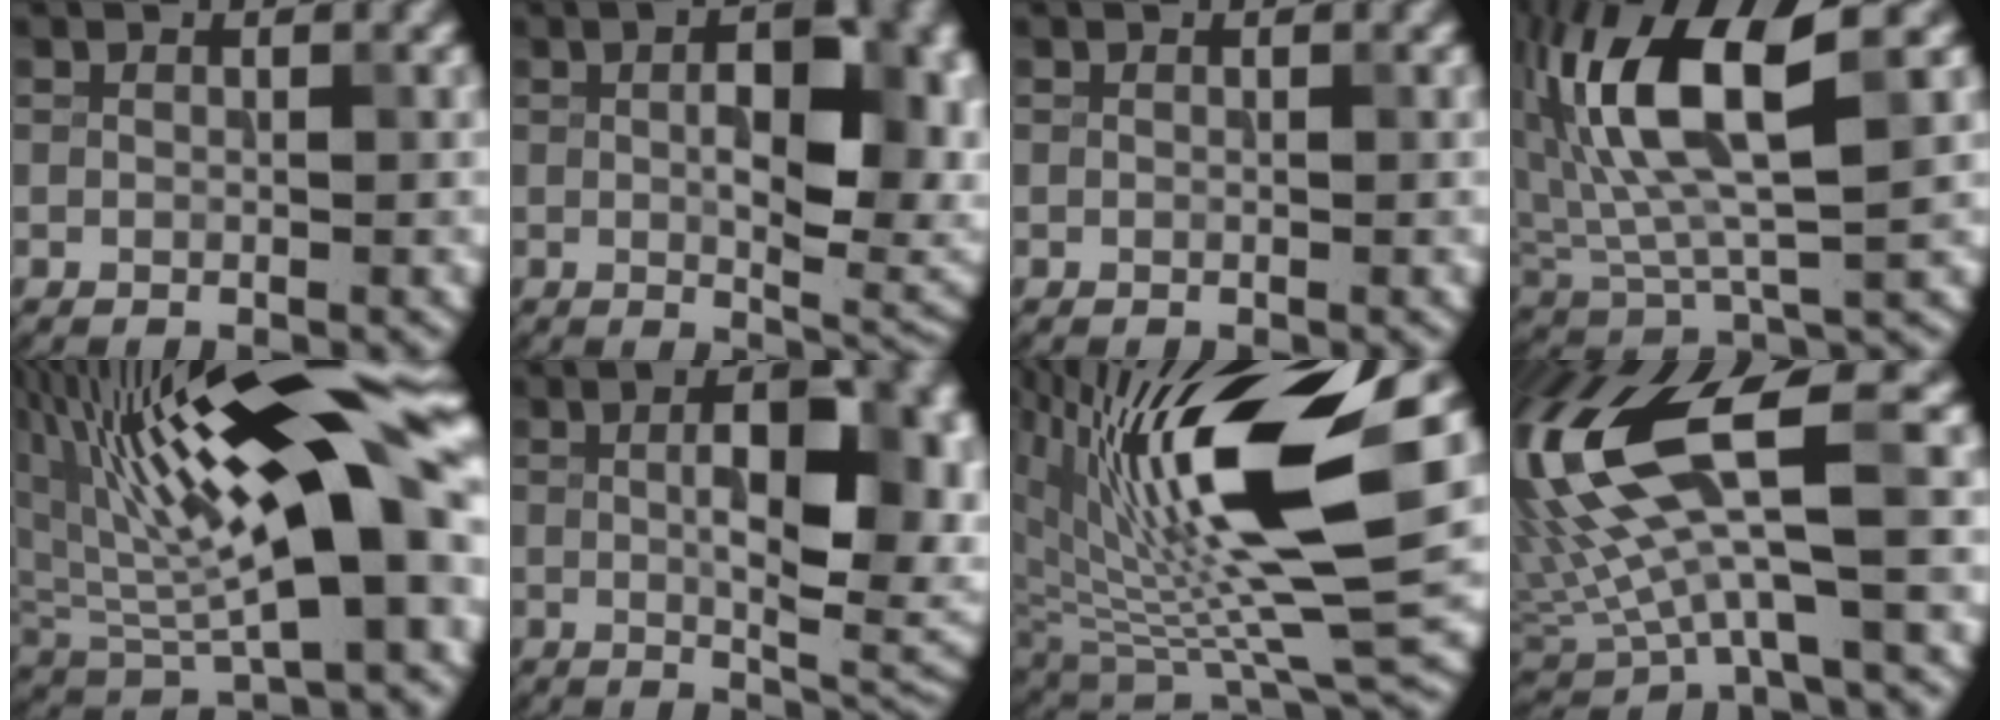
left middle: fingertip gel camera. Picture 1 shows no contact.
{"total": 10.4, "force": [0.9, 4.8, 9.1], "torque": [-0.123, -0.001, 0.021]}
{"total": 0.0}
{"total": 10.9, "force": [3.3, 3.7, 9.7], "torque": [-0.200, 0.011, 0.063]}
{"total": 18.3, "force": [4.7, 5.8, 16.7], "torque": [-0.271, 0.024, 0.070]}
{"total": 11.7, "force": [0.9, 4.8, 10.6], "torque": [-0.133, 0.006, 0.017]}
{"total": 16.2, "force": [4.9, 5.5, 14.4], "torque": [-0.259, -0.009, 0.086]}
{"total": 12.7, "force": [2.7, 3.7, 11.8], "torque": [-0.255, 0.007, 0.053]}